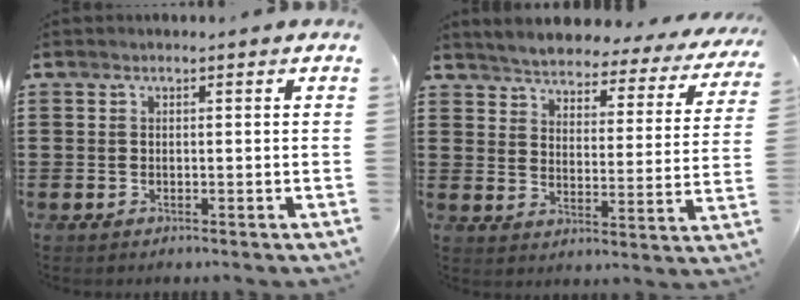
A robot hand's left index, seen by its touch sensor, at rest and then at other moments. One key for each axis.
{"total": 3.7, "fx": 3.7, "fy": -0.1, "fz": 0.3, "tx": -0.030, "ty": -0.034, "tz": 0.056}